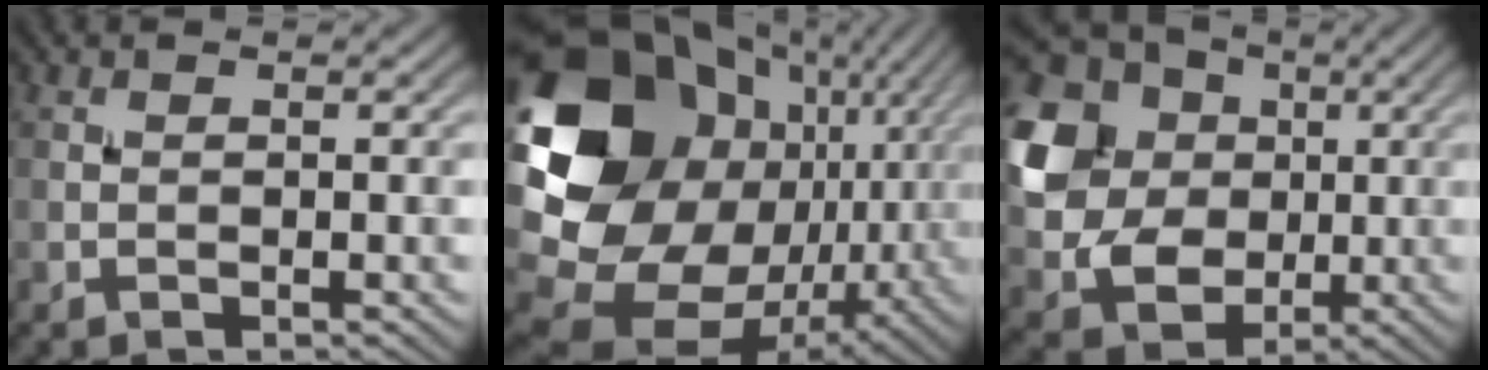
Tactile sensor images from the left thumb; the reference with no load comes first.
{"total": 20.9, "force": [2.5, 16.3, 12.8], "torque": [-0.294, -0.019, 0.081]}
{"total": 14.2, "force": [2.2, 11.9, 7.5], "torque": [-0.207, 0.004, 0.034]}